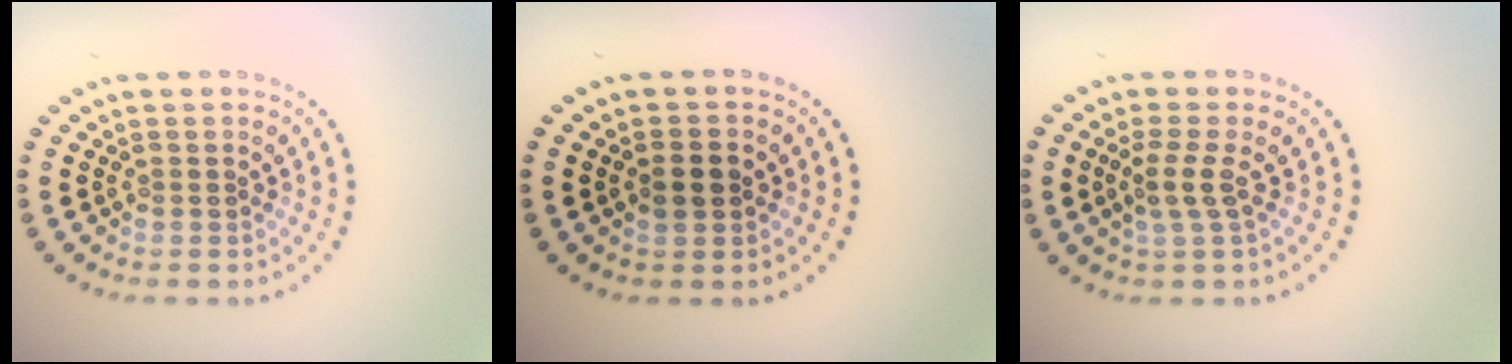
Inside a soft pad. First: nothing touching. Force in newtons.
{"total": 1.7, "press": 1.7, "slide": 0.1}
{"total": 2.0, "press": 1.6, "slide": 1.3}